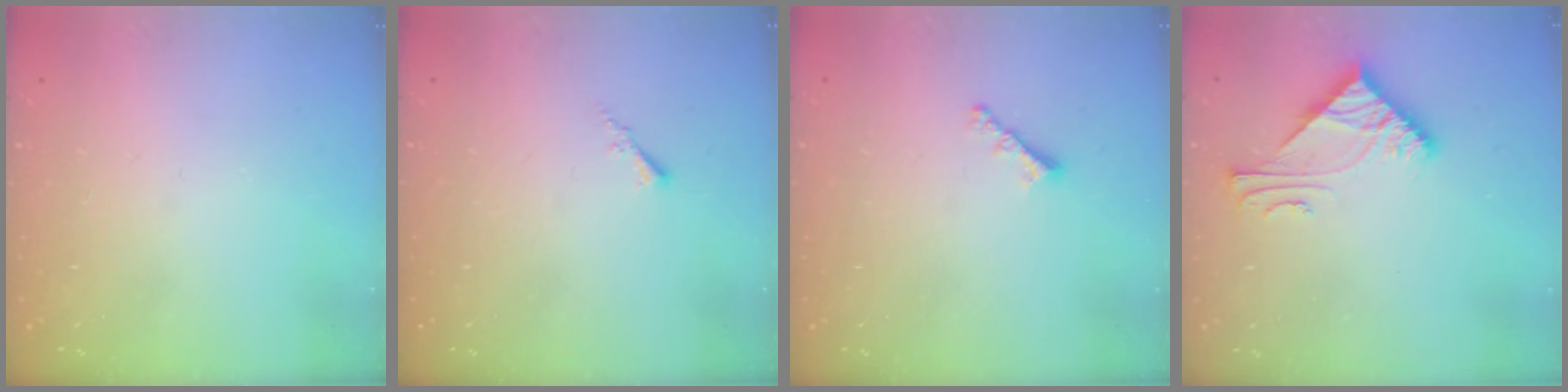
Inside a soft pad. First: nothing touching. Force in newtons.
{"total": 0.0}
{"total": 2.2, "press": 2.2, "slide": 0.5}
{"total": 5.8, "press": 5.7, "slide": 0.6}